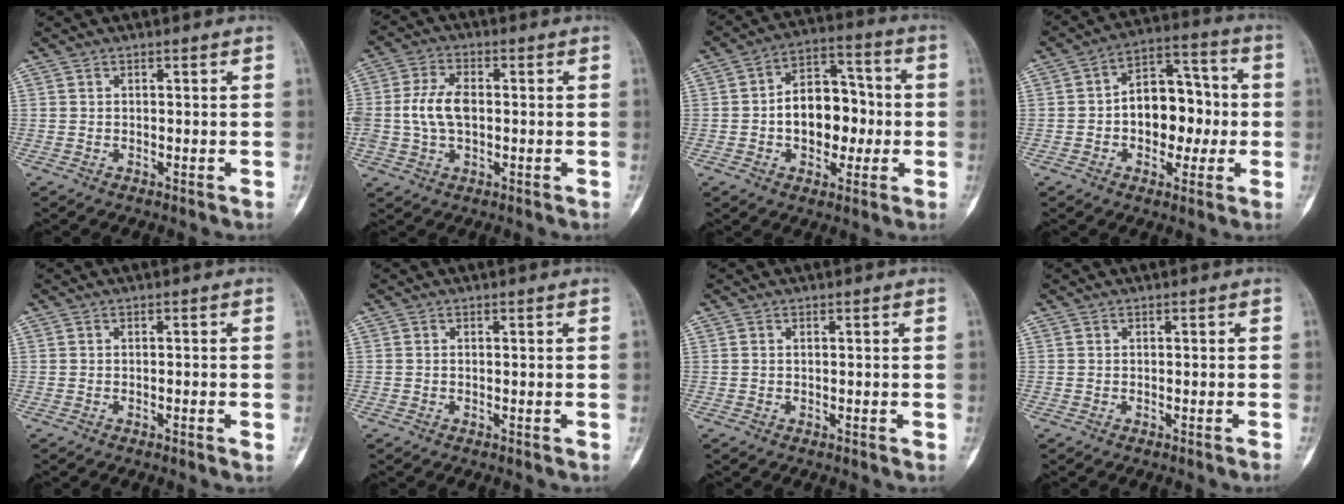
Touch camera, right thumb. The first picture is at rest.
{"total": 7.8, "force": [-0.1, 4.7, 6.3], "torque": [-0.128, 0.012, -0.002]}
{"total": 13.3, "force": [-1.1, 9.1, 9.7], "torque": [-0.102, 0.038, -0.020]}
{"total": 13.3, "force": [-0.9, 8.9, 9.8], "torque": [-0.099, 0.040, -0.018]}
{"total": 1.8, "force": [-0.6, 0.2, 1.6], "torque": [-0.034, -0.001, -0.009]}
{"total": 0.0}
{"total": 0.0}
{"total": 0.8, "force": [-0.6, -0.2, 0.5], "torque": [-0.011, 0.008, -0.005]}